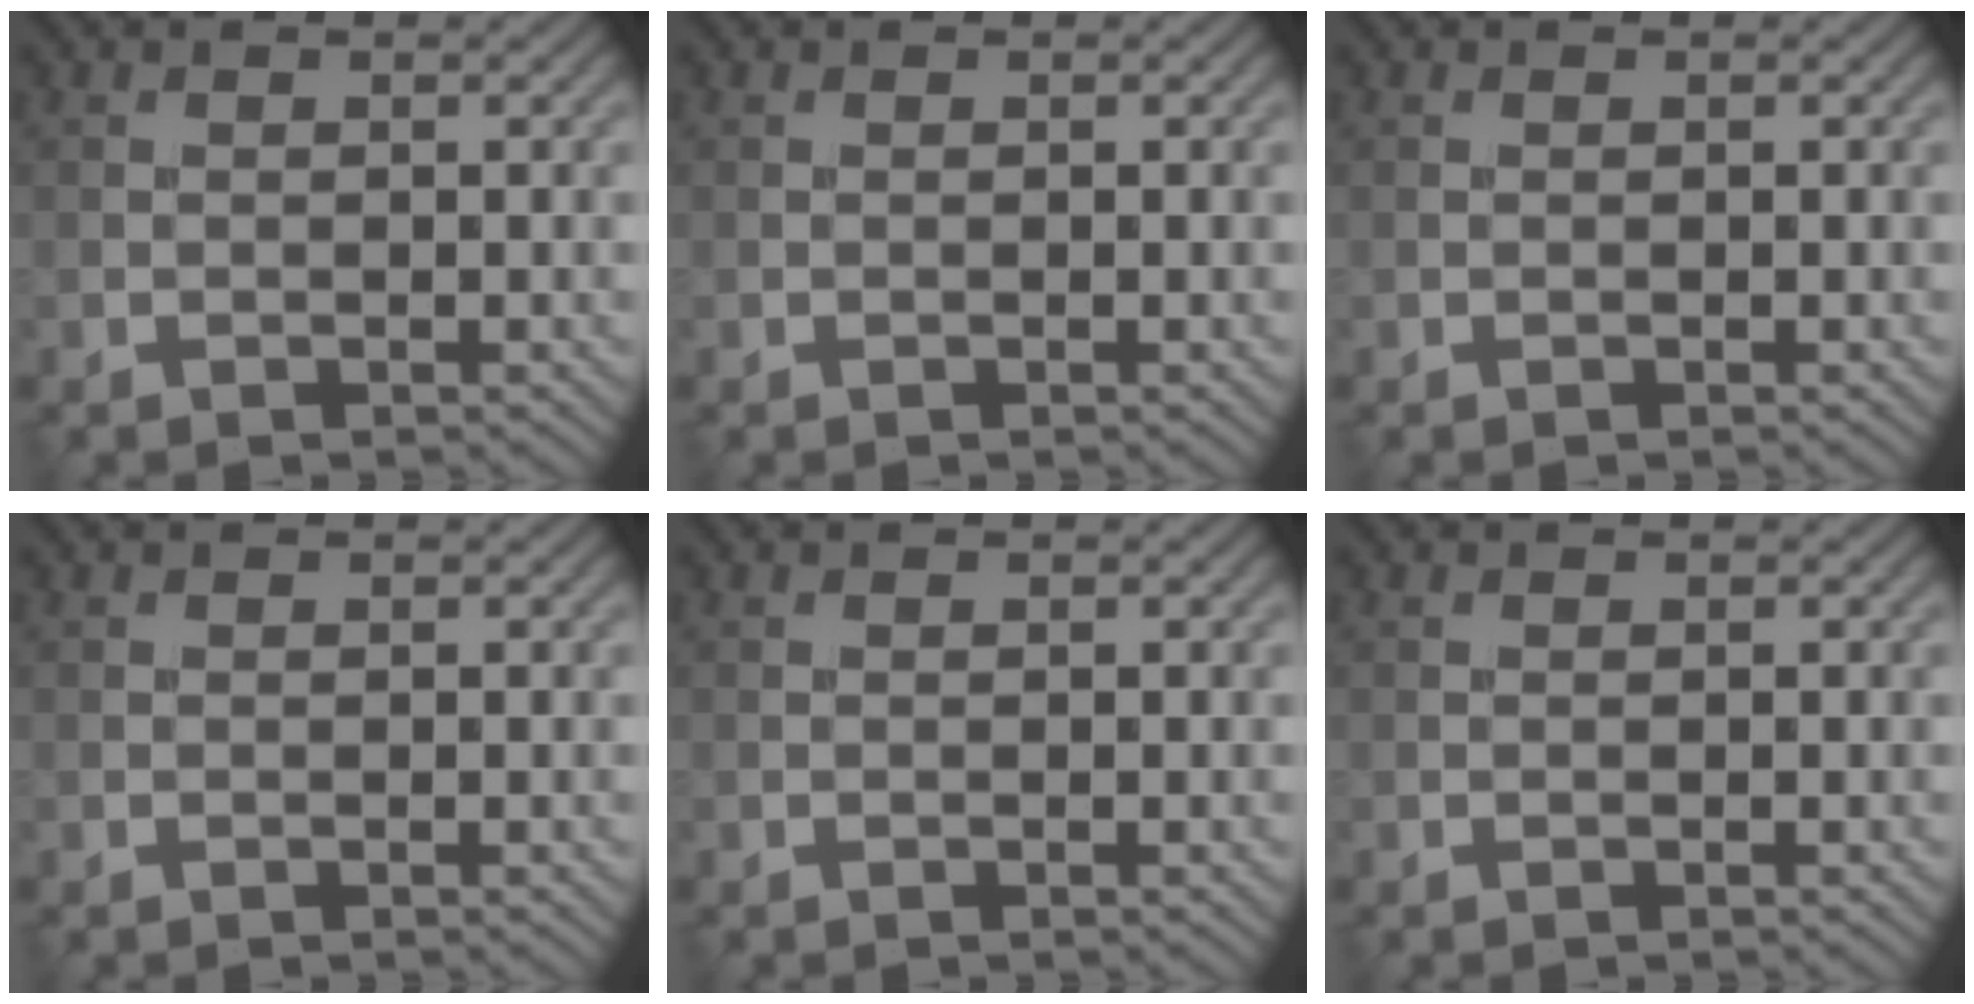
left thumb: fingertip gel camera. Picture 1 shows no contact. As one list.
[{"total": 0.0}, {"total": 0.0}, {"total": 0.0}, {"total": 0.0}, {"total": 0.0}]